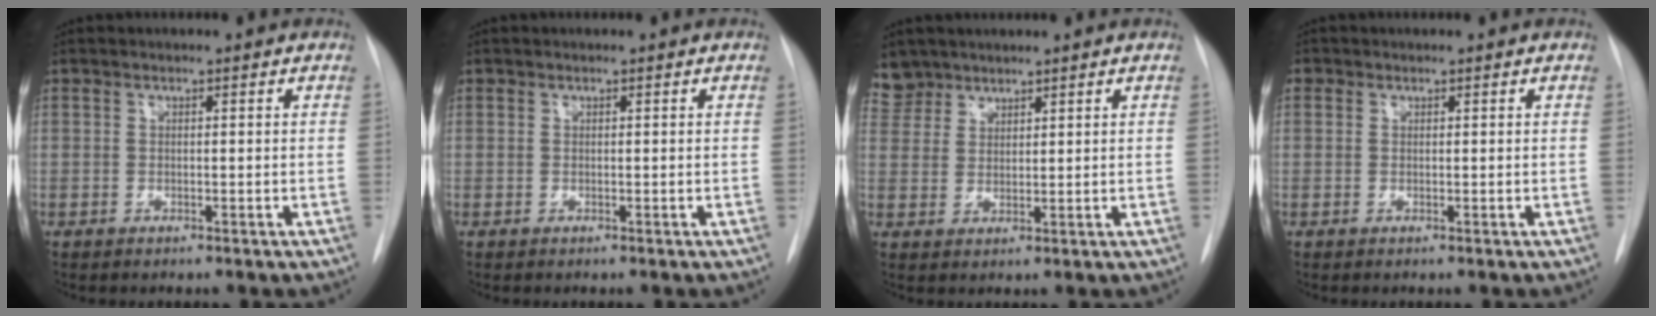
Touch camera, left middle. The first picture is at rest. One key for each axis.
{"total": 0.0}
{"total": 4.3, "fx": 3.6, "fy": 2.2, "fz": -0.5, "tx": 0.018, "ty": 0.005, "tz": 0.072}
{"total": 0.8, "fx": 0.3, "fy": 0.8, "fz": 0.1, "tx": 0.002, "ty": 0.003, "tz": 0.002}